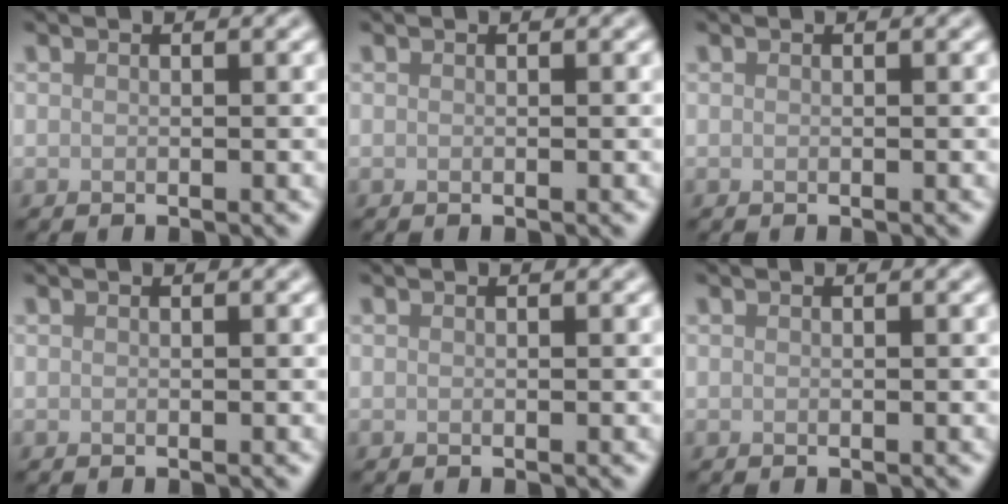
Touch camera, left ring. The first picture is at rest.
{"total": 0.0}
{"total": 0.0}
{"total": 0.0}
{"total": 0.0}
{"total": 0.0}